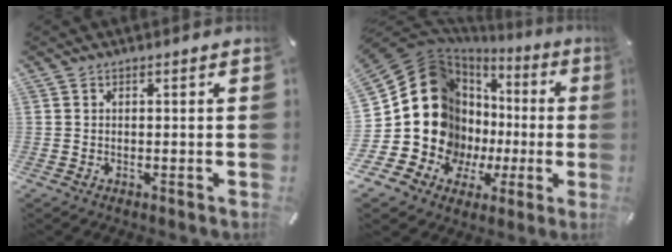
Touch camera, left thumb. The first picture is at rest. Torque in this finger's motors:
{"motor_torque": [1.34, 3.67, 1.54, 1.23, 0.16]}